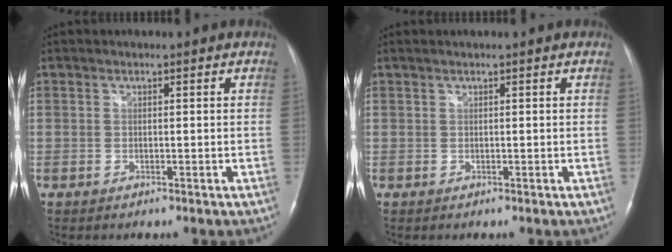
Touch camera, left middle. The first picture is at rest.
{"total": 0.7, "force": [0.5, -0.1, 0.4], "torque": [-0.013, 0.013, 0.012]}